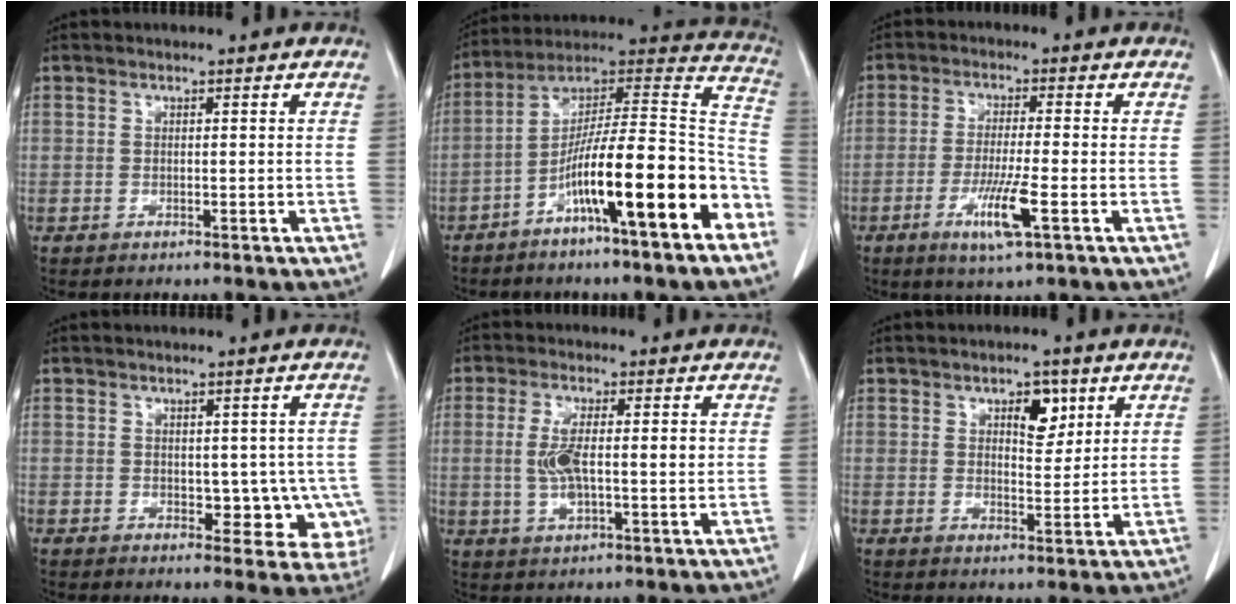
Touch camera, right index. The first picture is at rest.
{"total": 20.2, "force": [-9.2, 1.9, 17.9], "torque": [-0.258, 0.026, -0.149]}
{"total": 7.1, "force": [-2.9, 0.0, 6.4], "torque": [-0.123, -0.017, -0.051]}
{"total": 6.8, "force": [-0.8, 4.4, 5.1], "torque": [-0.033, 0.010, 0.000]}
{"total": 7.1, "force": [0.5, 2.1, 6.8], "torque": [-0.135, 0.006, 0.013]}
{"total": 5.0, "force": [2.5, 2.3, 3.7], "torque": [-0.053, 0.002, 0.039]}